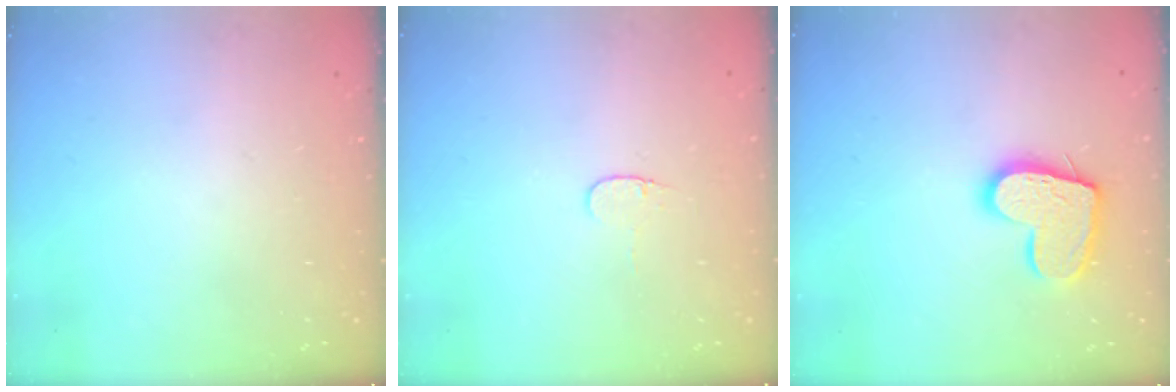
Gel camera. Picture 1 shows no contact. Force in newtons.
{"total": 3.4, "press": 3.4, "slide": 0.4}
{"total": 14.0, "press": 14.0, "slide": 1.3}